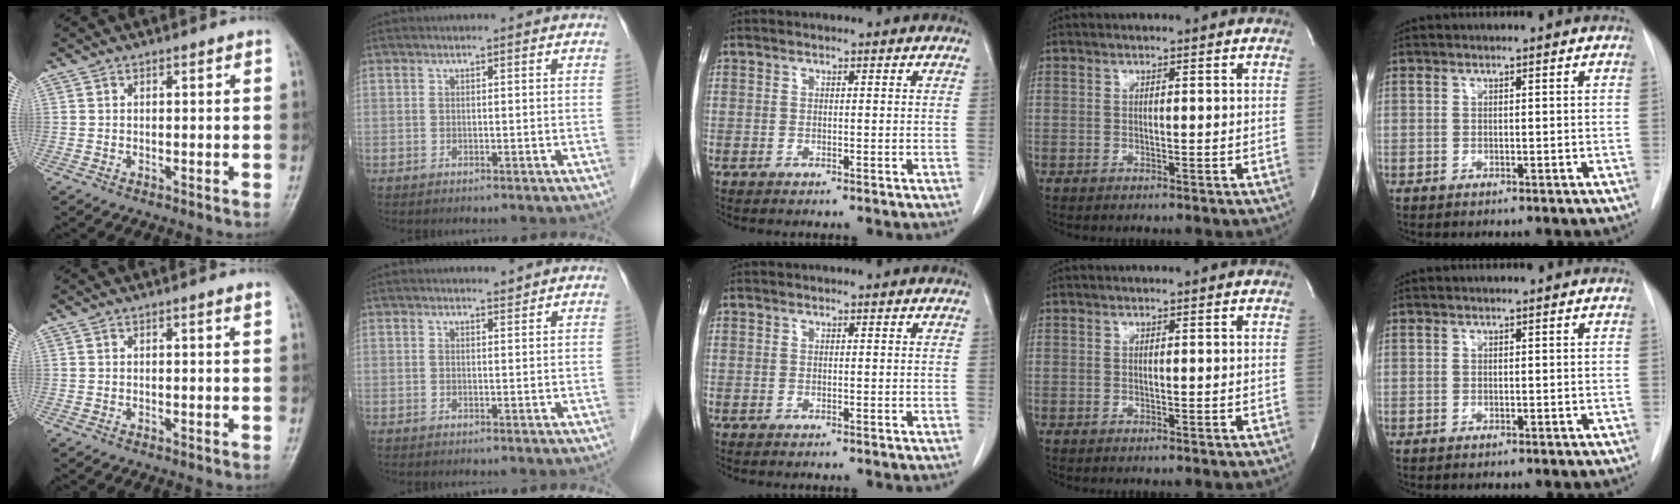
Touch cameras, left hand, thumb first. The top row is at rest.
{"thumb": {"total": 0.6, "force": [0.3, -0.1, 0.5], "torque": [-0.013, -0.002, 0.005]}, "index": {"total": 0.6, "force": [0.6, 0.0, -0.1], "torque": [-0.008, -0.007, 0.009]}}